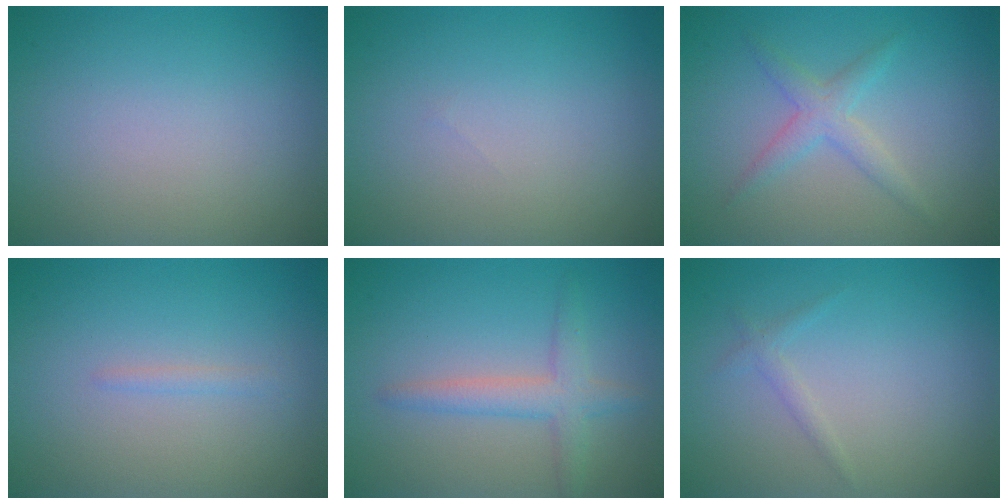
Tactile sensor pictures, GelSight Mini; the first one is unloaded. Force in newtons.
{"total": 0.0}
{"total": 2.2, "press": 2.2, "slide": 0.1}
{"total": 0.8, "press": 0.7, "slide": 0.1}
{"total": 2.9, "press": 2.9, "slide": 0.2}
{"total": 0.9, "press": 0.9, "slide": 0.1}